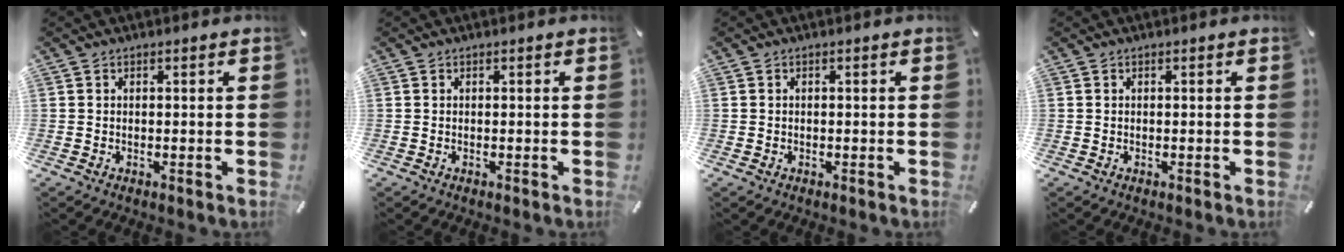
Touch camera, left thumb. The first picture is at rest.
{"total": 0.0}
{"total": 0.5, "force": [-0.1, 0.4, 0.2], "torque": [-0.004, 0.002, -0.003]}
{"total": 0.0}